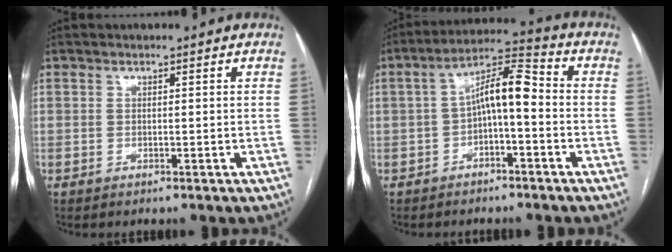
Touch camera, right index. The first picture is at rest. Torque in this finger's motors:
{"motor_torque": [1.33, -0.37, 0.58, 0.16]}